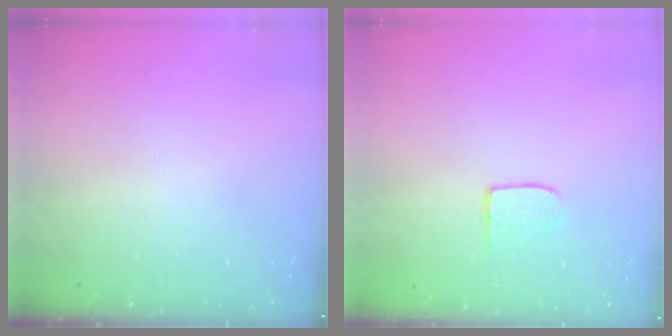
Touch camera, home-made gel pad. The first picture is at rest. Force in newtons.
{"total": 4.7, "press": 4.7, "slide": 0.4}